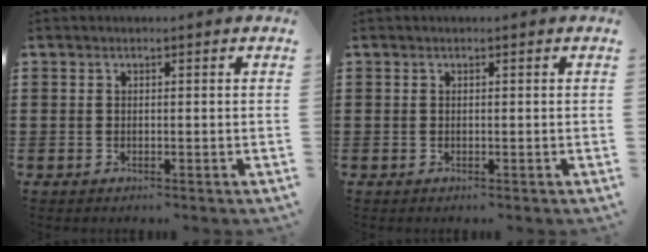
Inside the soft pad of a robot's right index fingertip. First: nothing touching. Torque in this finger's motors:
{"motor_torque": [0.26, 0.25, 0.00, 0.00]}